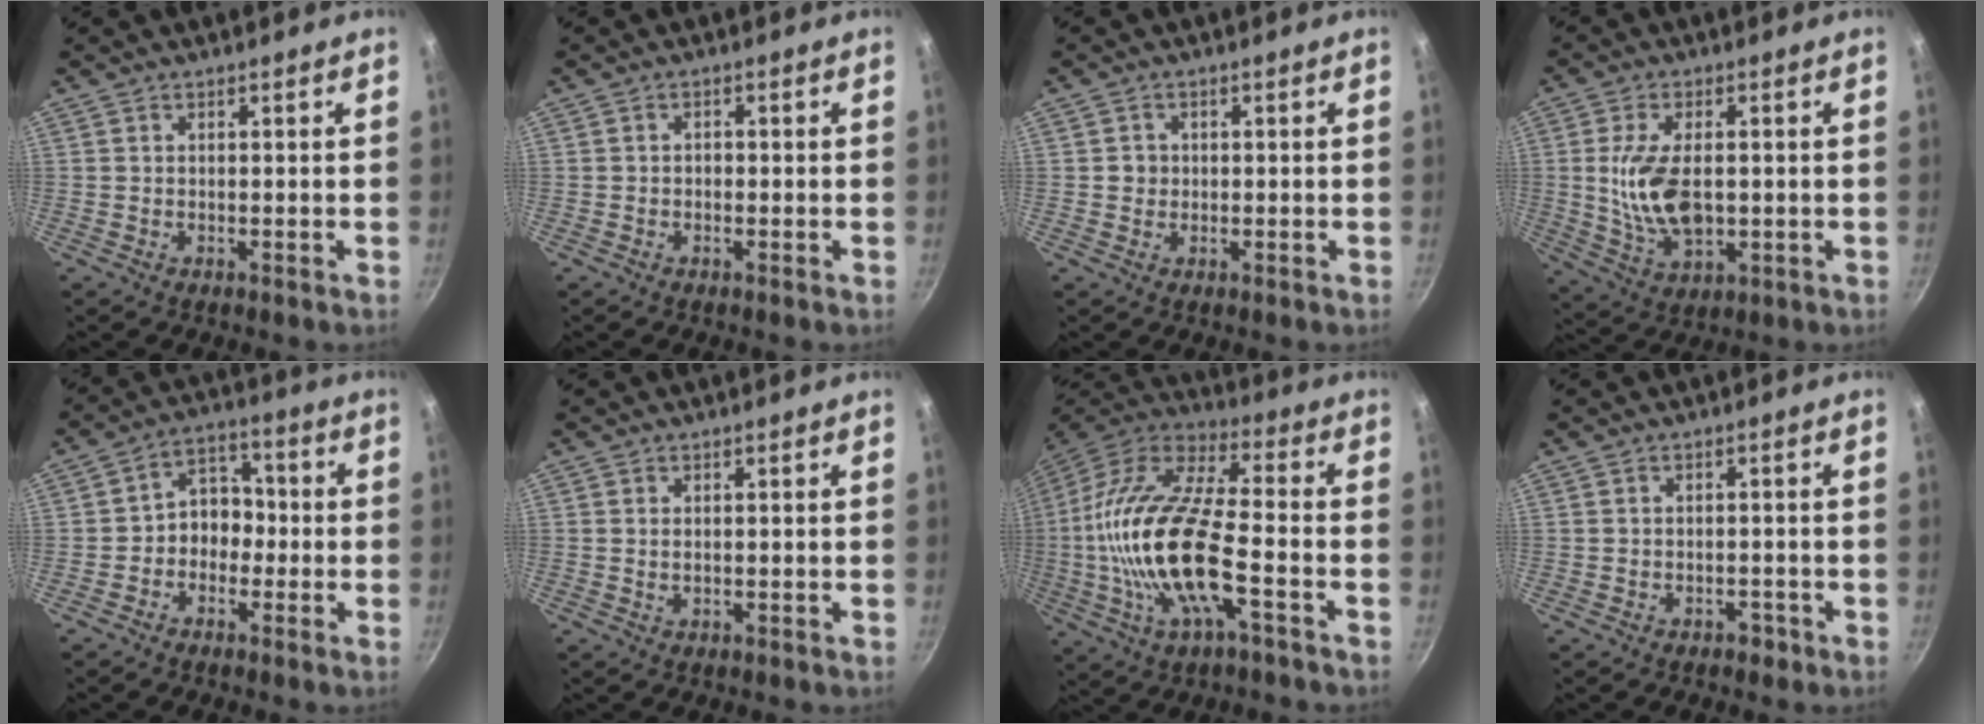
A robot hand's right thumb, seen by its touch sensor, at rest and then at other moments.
{"total": 0.9, "force": [-0.5, 0.7, 0.4], "torque": [-0.006, 0.004, -0.008]}
{"total": 2.0, "force": [0.0, 1.9, 0.6], "torque": [0.004, 0.005, -0.002]}
{"total": 11.7, "force": [0.0, 6.4, 9.8], "torque": [-0.179, -0.003, 0.006]}
{"total": 6.9, "force": [-1.7, 5.6, 3.7], "torque": [-0.012, 0.035, -0.040]}
{"total": 1.0, "force": [0.0, 0.6, 0.8], "torque": [-0.016, 0.001, 0.000]}
{"total": 23.0, "force": [-4.8, 8.5, 20.8], "torque": [-0.412, 0.029, -0.105]}
{"total": 1.8, "force": [-1.2, 1.0, 0.7], "torque": [0.000, 0.019, -0.007]}